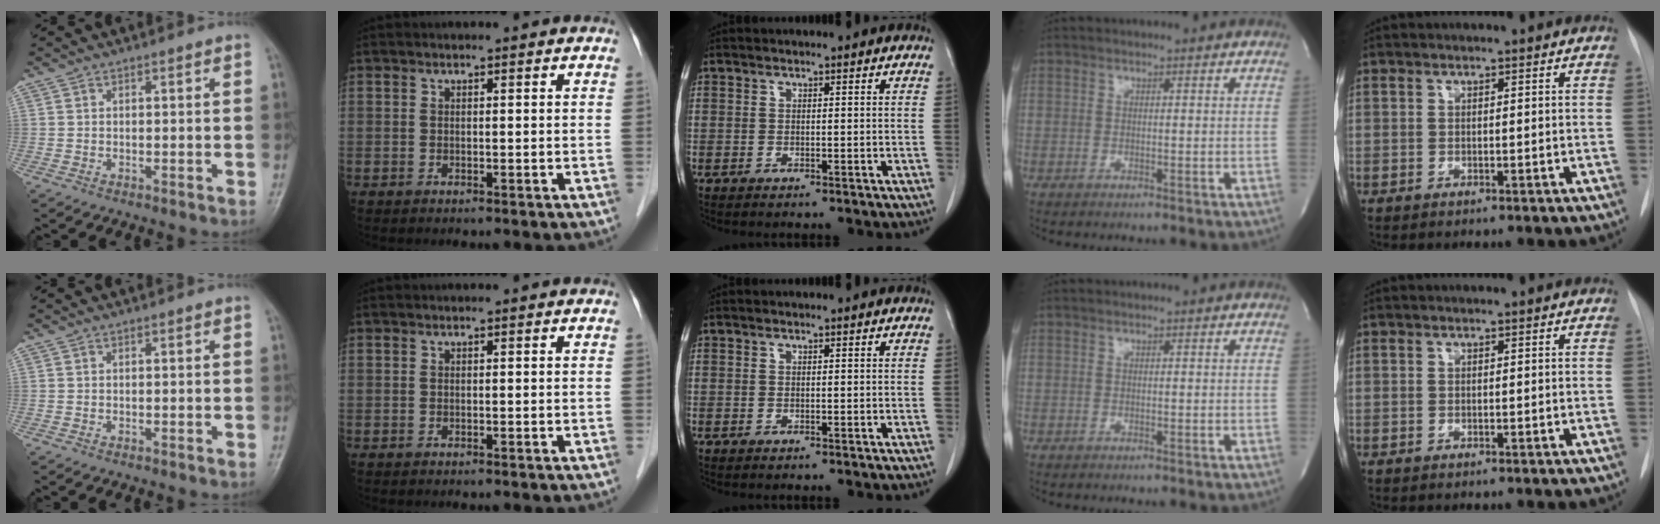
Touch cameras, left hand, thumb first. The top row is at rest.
{}